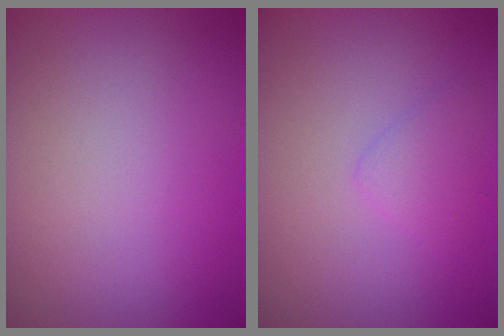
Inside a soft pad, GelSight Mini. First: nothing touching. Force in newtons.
{"total": 1.4, "press": 1.4, "slide": 0.1}